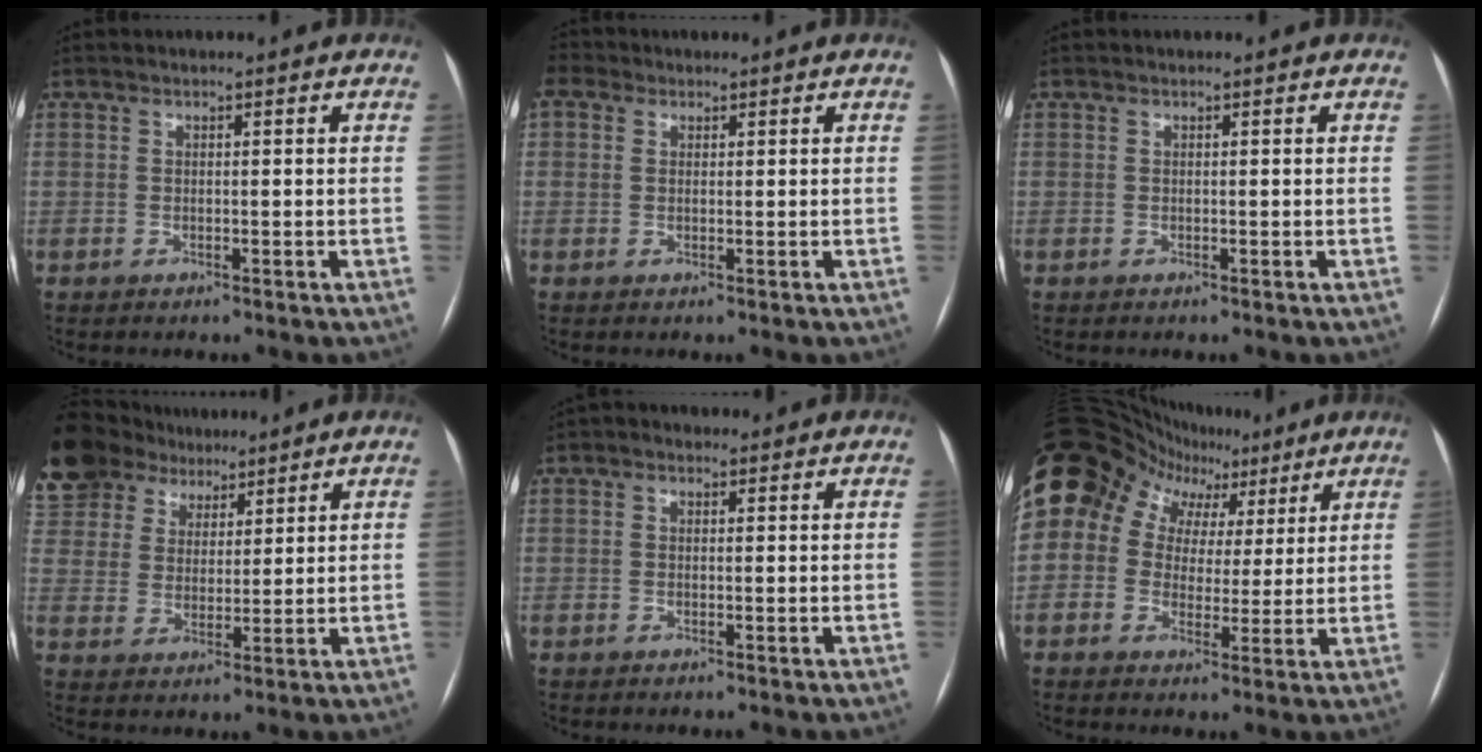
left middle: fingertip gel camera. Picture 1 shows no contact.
{"total": 2.8, "force": [1.5, 2.2, 1.0], "torque": [-0.027, 0.019, 0.032]}
{"total": 0.0}
{"total": 18.5, "force": [13.7, 10.5, 6.4], "torque": [-0.185, 0.054, 0.258]}
{"total": 1.7, "force": [1.0, 1.2, 0.6], "torque": [-0.014, 0.018, 0.013]}
{"total": 22.7, "force": [10.5, 17.1, 10.7], "torque": [-0.259, 0.113, 0.185]}